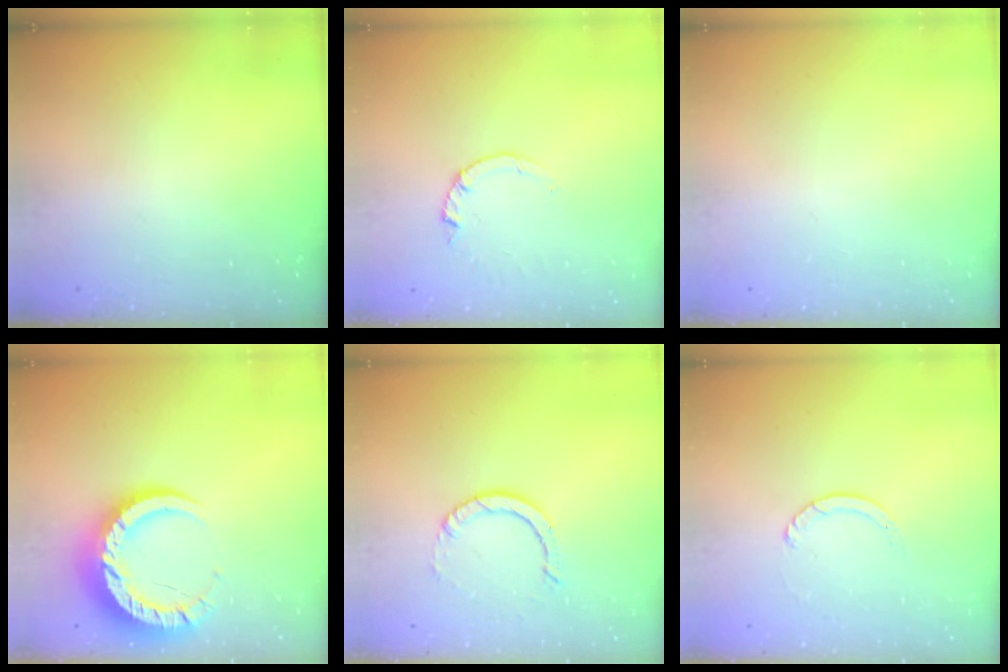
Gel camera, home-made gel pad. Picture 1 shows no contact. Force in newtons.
{"total": 0.9, "press": 0.8, "slide": 0.2}
{"total": 0.0}
{"total": 12.7, "press": 12.7, "slide": 0.8}
{"total": 2.9, "press": 2.9, "slide": 0.2}
{"total": 1.3, "press": 1.2, "slide": 0.2}